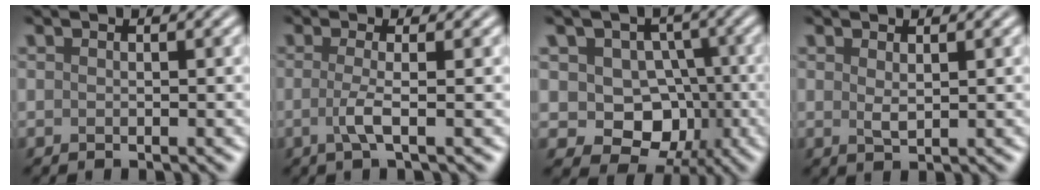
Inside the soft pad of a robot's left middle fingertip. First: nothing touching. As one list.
[{"total": 2.2, "force": [-0.5, 0.3, 2.2], "torque": [-0.049, -0.002, -0.013]}, {"total": 6.9, "force": [-0.2, 5.8, 3.7], "torque": [-0.029, 0.000, -0.022]}, {"total": 1.2, "force": [0.4, 0.5, 1.0], "torque": [-0.023, 0.000, 0.012]}]